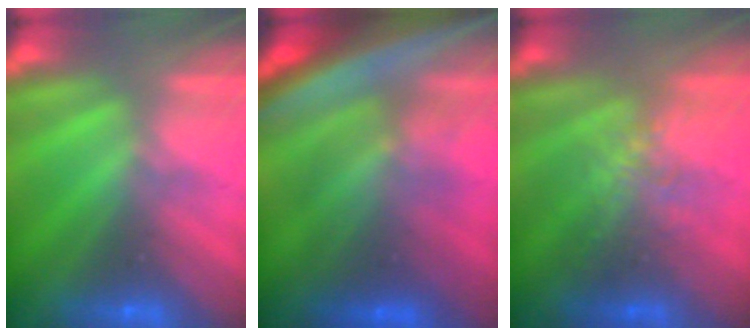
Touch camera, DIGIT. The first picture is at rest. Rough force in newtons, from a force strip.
{"total": 7.6}
{"total": 2.5}